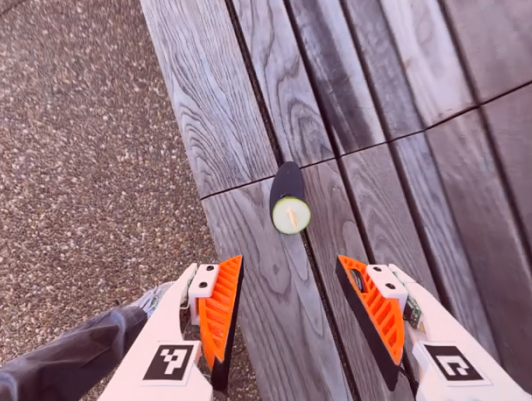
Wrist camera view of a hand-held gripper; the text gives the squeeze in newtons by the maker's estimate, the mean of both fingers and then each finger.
{"total": 0.0}